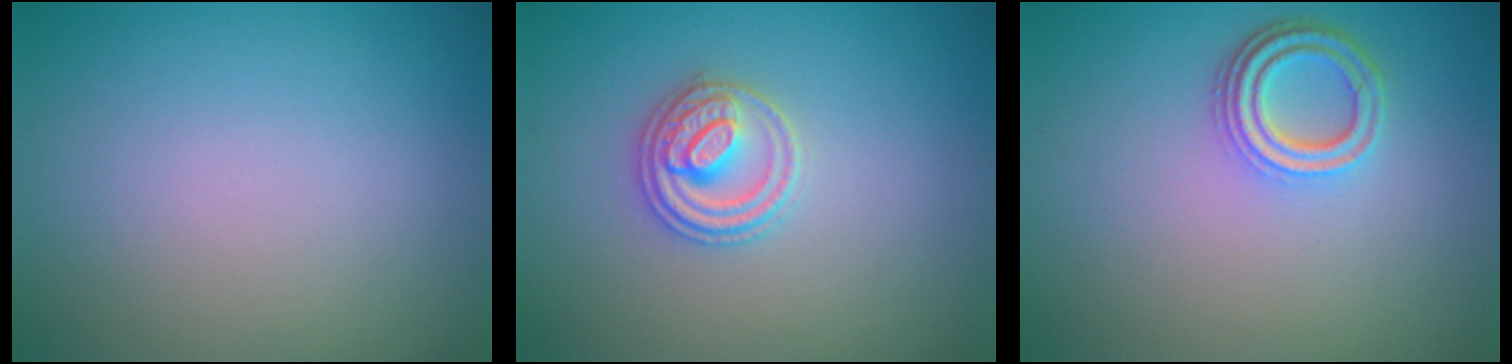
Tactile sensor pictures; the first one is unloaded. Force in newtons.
{"total": 2.9, "press": 2.9, "slide": 0.1}
{"total": 3.4, "press": 2.7, "slide": 2.1}